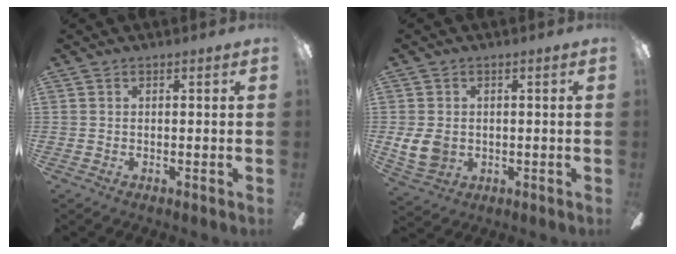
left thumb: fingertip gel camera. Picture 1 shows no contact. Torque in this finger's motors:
{"motor_torque": [0.25, 0.41, 0.29, -0.45, 0.05]}